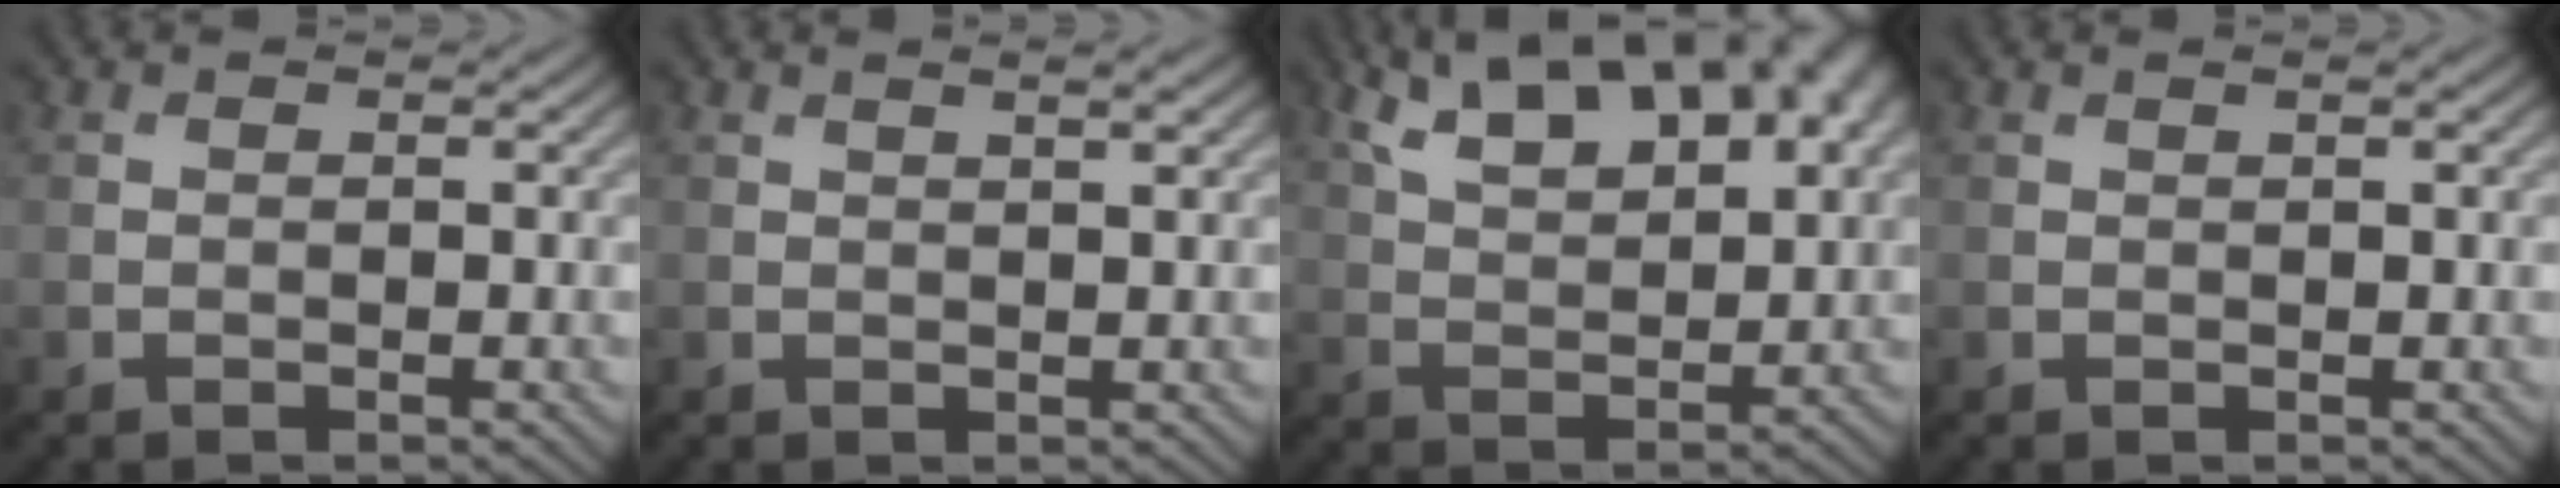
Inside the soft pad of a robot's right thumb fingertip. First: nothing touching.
{"total": 1.5, "force": [1.1, 0.0, 1.1], "torque": [-0.018, 0.002, 0.020]}
{"total": 15.9, "force": [9.6, 6.8, 10.8], "torque": [-0.201, 0.028, 0.145]}
{"total": 0.6, "force": [0.4, -0.2, 0.4], "torque": [-0.006, 0.002, 0.008]}